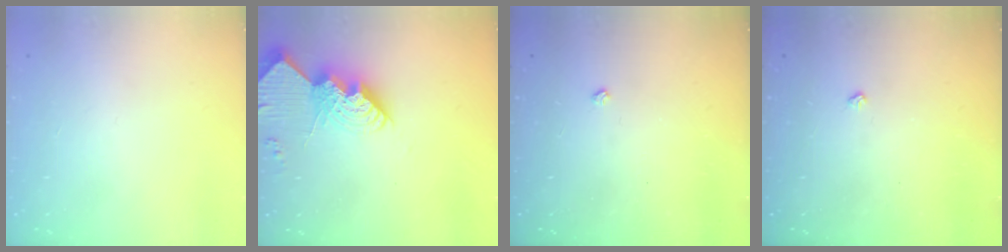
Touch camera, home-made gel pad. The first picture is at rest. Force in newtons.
{"total": 14.5, "press": 14.4, "slide": 1.6}
{"total": 3.3, "press": 3.3, "slide": 0.4}
{"total": 2.1, "press": 2.1, "slide": 0.4}